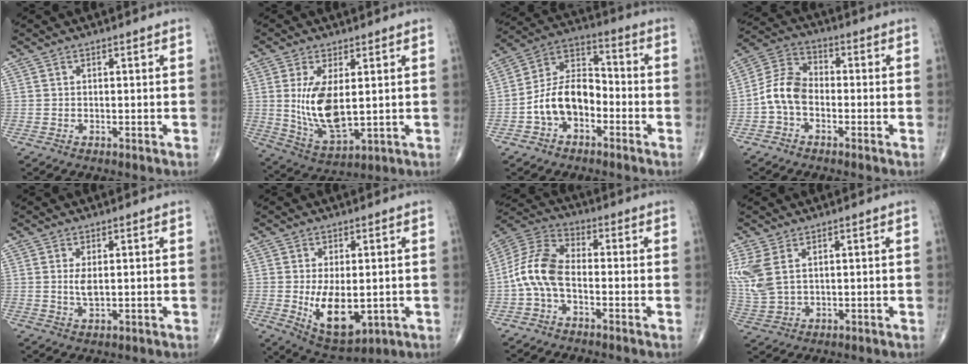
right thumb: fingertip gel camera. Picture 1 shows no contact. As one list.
[{"total": 11.5, "force": [1.3, 5.1, 10.2], "torque": [-0.193, -0.024, 0.041]}, {"total": 11.8, "force": [-3.7, 7.6, 8.3], "torque": [-0.134, 0.048, -0.078]}, {"total": 7.8, "force": [-2.1, 5.2, 5.4], "torque": [-0.098, 0.031, -0.055]}, {"total": 2.6, "force": [0.5, 0.9, 2.3], "torque": [-0.046, -0.009, 0.015]}, {"total": 10.5, "force": [-1.3, 5.5, 8.9], "torque": [-0.132, -0.018, -0.001]}, {"total": 9.9, "force": [-2.2, 5.3, 8.1], "torque": [-0.171, 0.033, -0.057]}, {"total": 8.4, "force": [3.0, 4.7, 6.2], "torque": [-0.166, -0.002, 0.074]}]